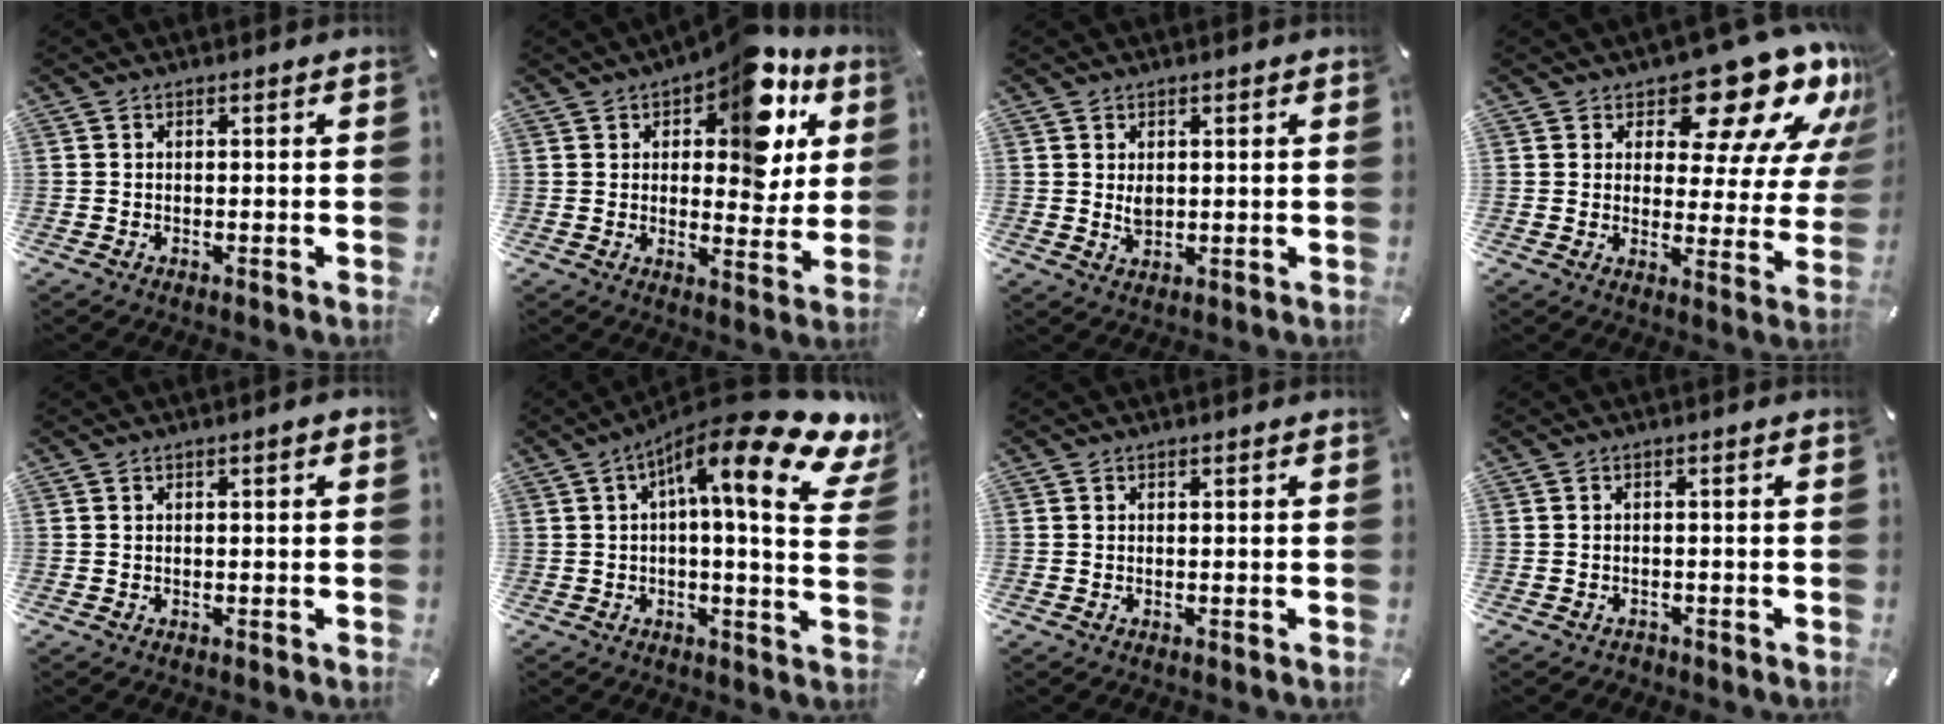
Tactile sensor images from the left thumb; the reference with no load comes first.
{"total": 14.9, "force": [8.6, 7.4, 9.8], "torque": [-0.124, -0.057, 0.143]}
{"total": 2.6, "force": [0.9, 1.8, 1.6], "torque": [-0.027, -0.001, 0.015]}
{"total": 18.6, "force": [13.3, 7.7, 10.5], "torque": [-0.141, -0.097, 0.220]}
{"total": 1.0, "force": [0.0, 0.2, 1.0], "torque": [-0.018, 0.000, 0.001]}
{"total": 20.0, "force": [8.7, 4.3, 17.4], "torque": [-0.261, -0.063, 0.126]}
{"total": 0.0}
{"total": 1.1, "force": [-0.9, 0.6, 0.2], "torque": [-0.006, 0.004, -0.021]}